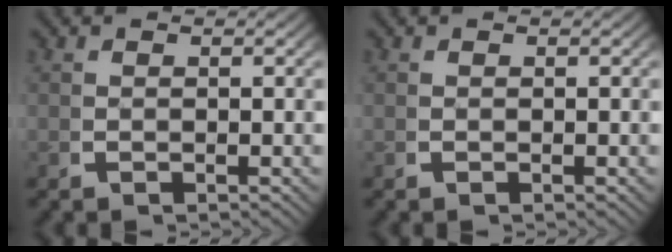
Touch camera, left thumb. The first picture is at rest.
{"total": 0.0}